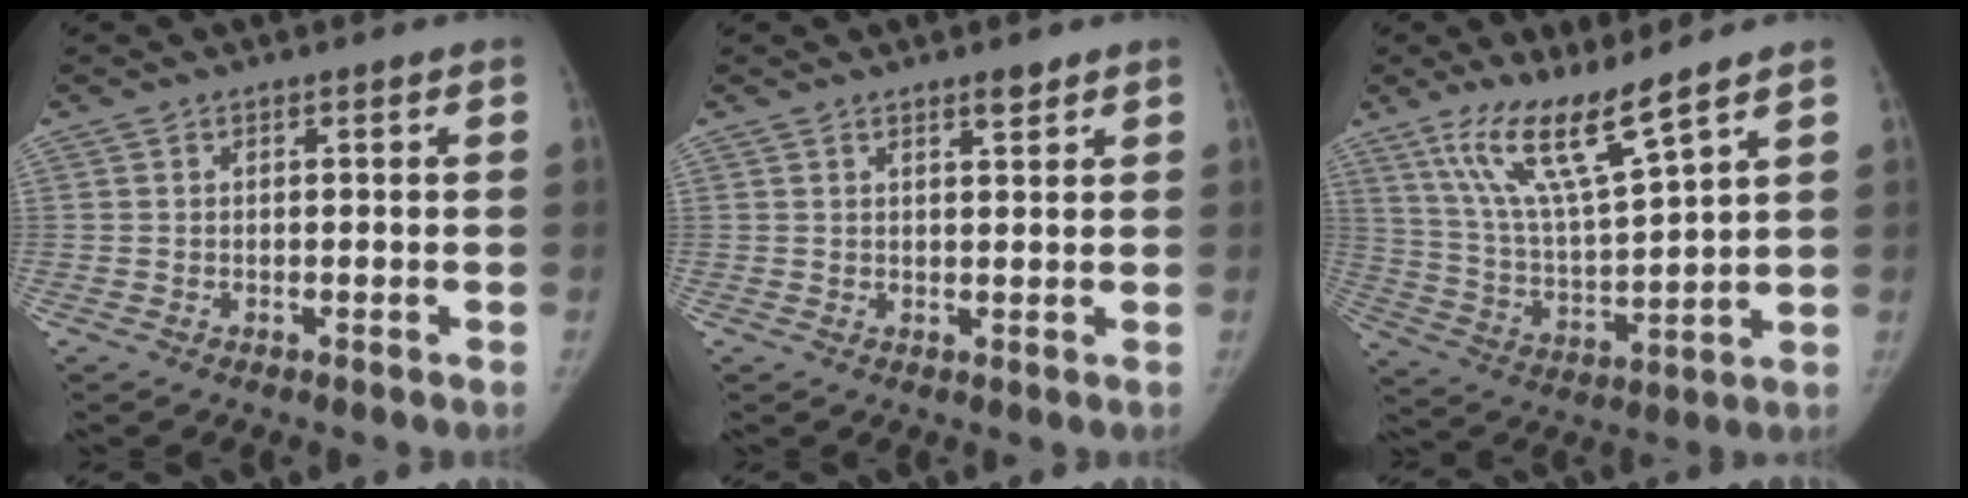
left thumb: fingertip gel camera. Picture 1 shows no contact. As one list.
[{"total": 2.0, "force": [1.5, 0.5, 1.2], "torque": [-0.010, -0.011, 0.025]}, {"total": 13.2, "force": [9.2, 1.3, 9.3], "torque": [-0.170, -0.058, 0.189]}]